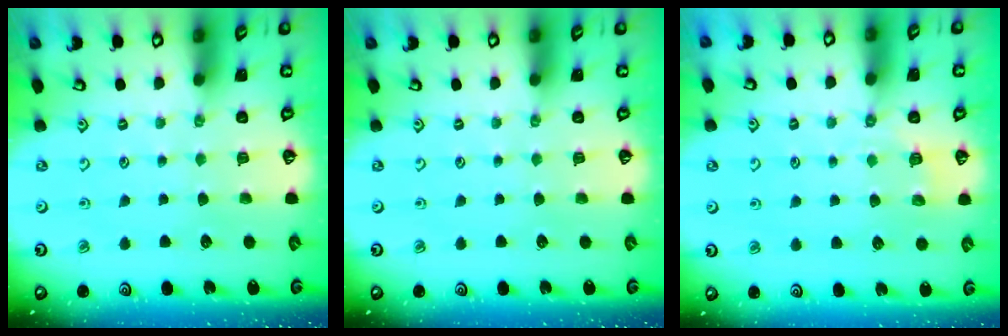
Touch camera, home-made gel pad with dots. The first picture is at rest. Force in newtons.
{"total": 0.0}
{"total": 3.5, "press": 3.1, "slide": 1.8}